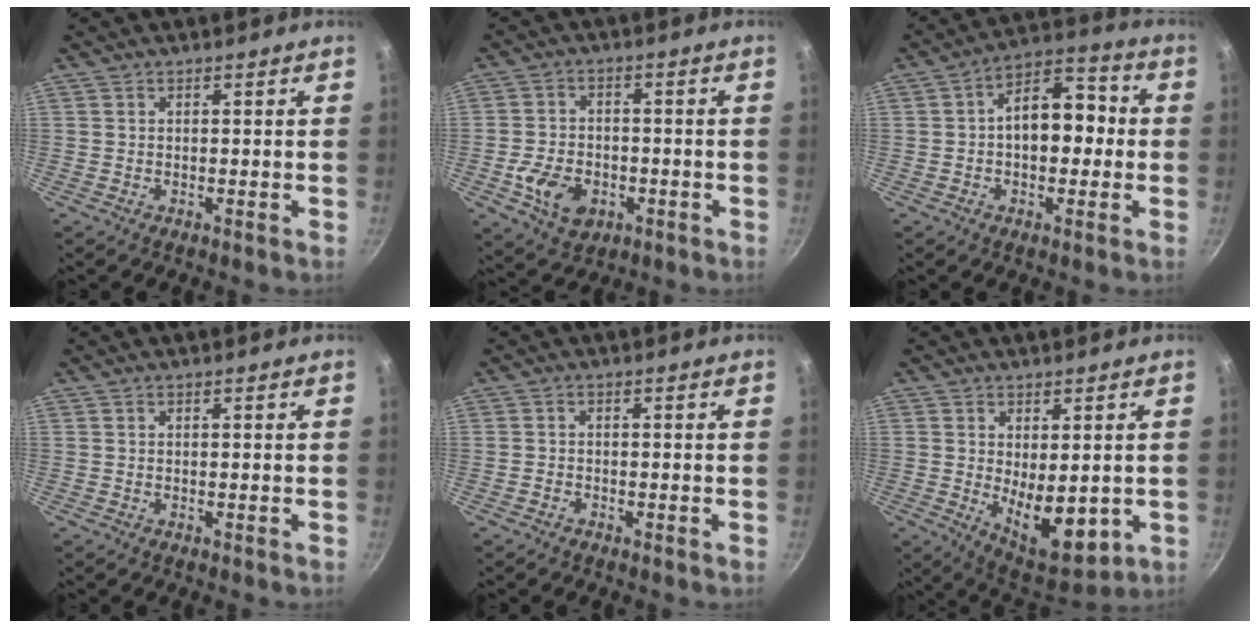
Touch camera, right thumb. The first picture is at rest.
{"total": 9.4, "force": [-3.2, 6.7, 5.9], "torque": [-0.092, 0.014, -0.051]}
{"total": 12.3, "force": [-0.3, 7.9, 9.4], "torque": [-0.091, 0.043, -0.018]}
{"total": 0.0}
{"total": 1.1, "force": [-0.9, 0.6, 0.2], "torque": [-0.009, 0.011, -0.021]}
{"total": 11.4, "force": [-0.6, 6.0, 9.7], "torque": [-0.120, -0.028, 0.013]}